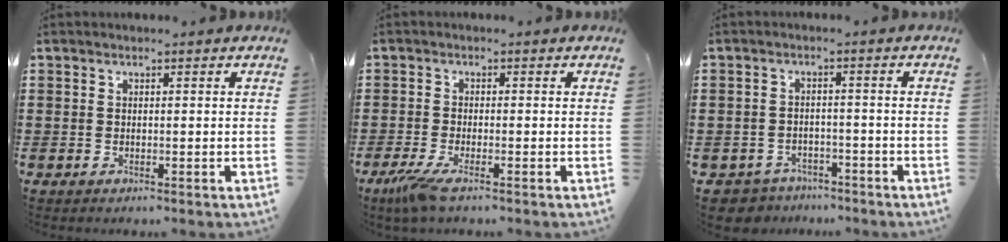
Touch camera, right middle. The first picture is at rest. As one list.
[{"total": 3.4, "force": [-2.4, 0.1, 2.4], "torque": [-0.062, -0.018, -0.048]}, {"total": 3.4, "force": [-3.2, 1.0, -0.3], "torque": [-0.013, -0.002, -0.073]}]